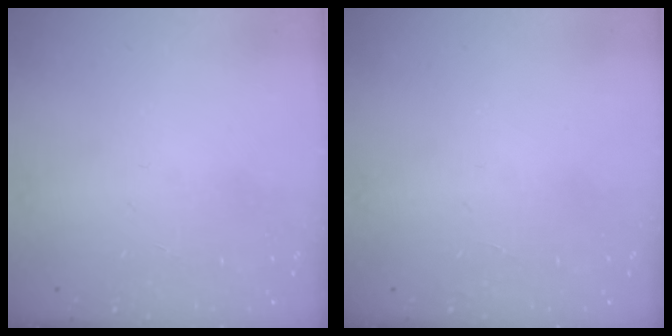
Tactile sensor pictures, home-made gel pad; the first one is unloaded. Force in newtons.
{"total": 0.0}